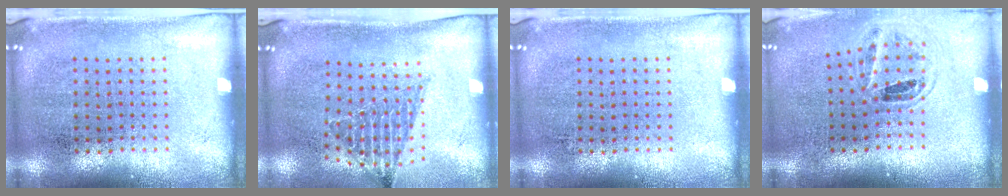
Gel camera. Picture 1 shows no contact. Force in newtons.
{"total": 1.3, "press": 1.1, "slide": 0.7}
{"total": 0.0}
{"total": 0.9, "press": 0.9, "slide": 0.2}